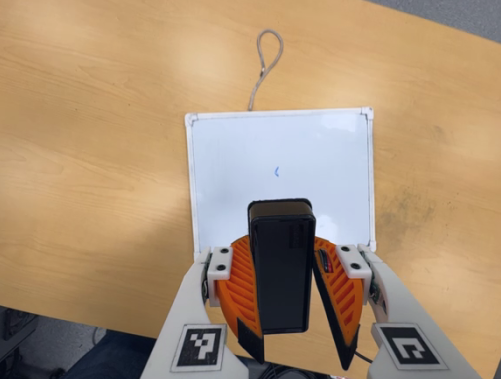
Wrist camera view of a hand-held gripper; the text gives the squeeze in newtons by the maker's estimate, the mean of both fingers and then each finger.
{"total": 8.4, "left": 9.1, "right": 7.8}